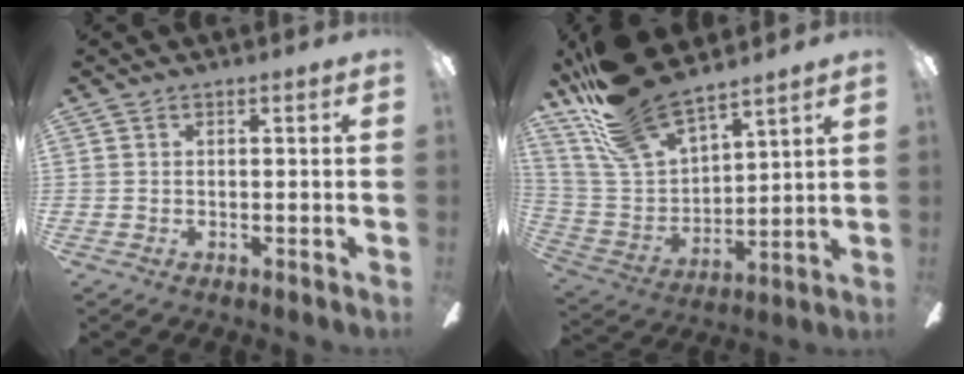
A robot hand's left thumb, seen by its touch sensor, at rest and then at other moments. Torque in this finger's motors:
{"motor_torque": [2.77, 0.81, 1.58, -1.19, 0.48]}